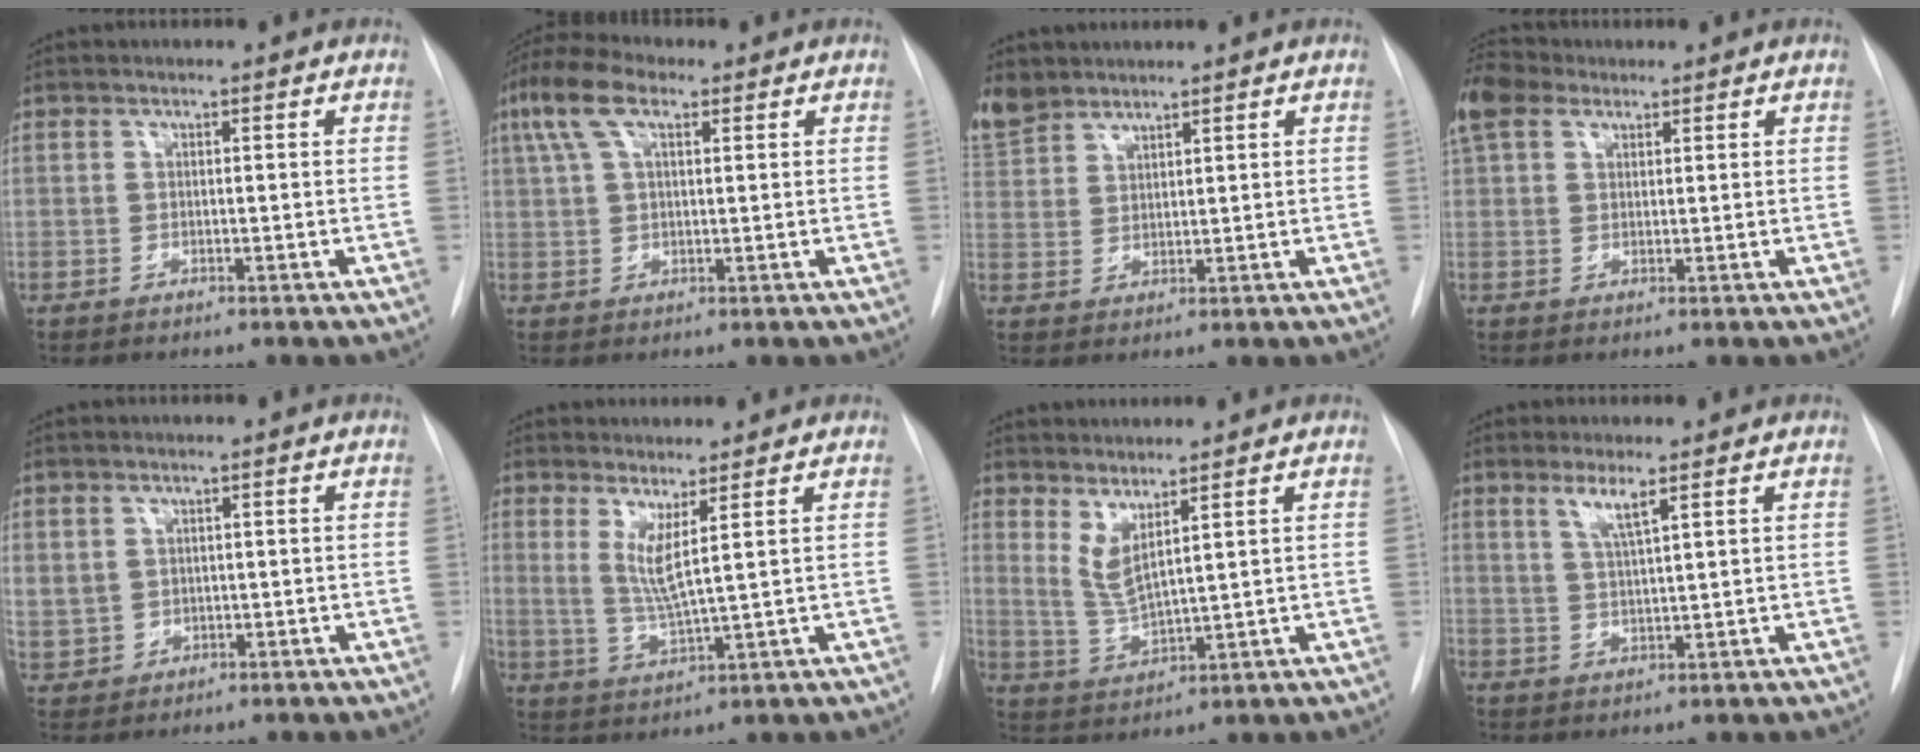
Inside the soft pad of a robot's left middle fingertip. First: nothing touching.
{"total": 8.1, "force": [3.8, 3.1, 6.4], "torque": [-0.146, 0.032, 0.073]}
{"total": 5.8, "force": [5.3, 2.2, 0.8], "torque": [-0.019, 0.009, 0.114]}
{"total": 5.6, "force": [3.8, 3.3, 2.4], "torque": [-0.070, 0.030, 0.080]}
{"total": 9.0, "force": [0.7, 8.5, 3.0], "torque": [-0.119, 0.011, 0.037]}
{"total": 5.0, "force": [2.1, -0.4, 4.5], "torque": [-0.094, -0.021, 0.046]}
{"total": 4.7, "force": [2.8, 0.3, 3.8], "torque": [-0.084, -0.023, 0.065]}
{"total": 3.5, "force": [2.1, -0.3, 2.7], "torque": [-0.059, -0.009, 0.042]}